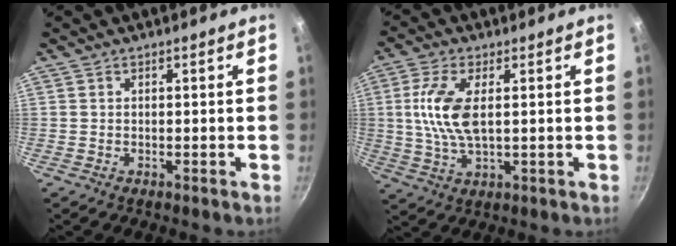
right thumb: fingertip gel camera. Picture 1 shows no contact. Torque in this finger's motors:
{"motor_torque": [0.61, 2.02, 1.19, -0.09, 0.41]}